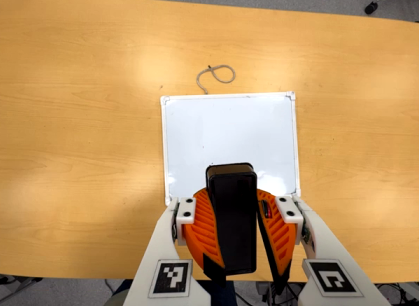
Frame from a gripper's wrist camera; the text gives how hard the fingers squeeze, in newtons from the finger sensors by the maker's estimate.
{"total": 12.9, "left": 12.3, "right": 13.5}